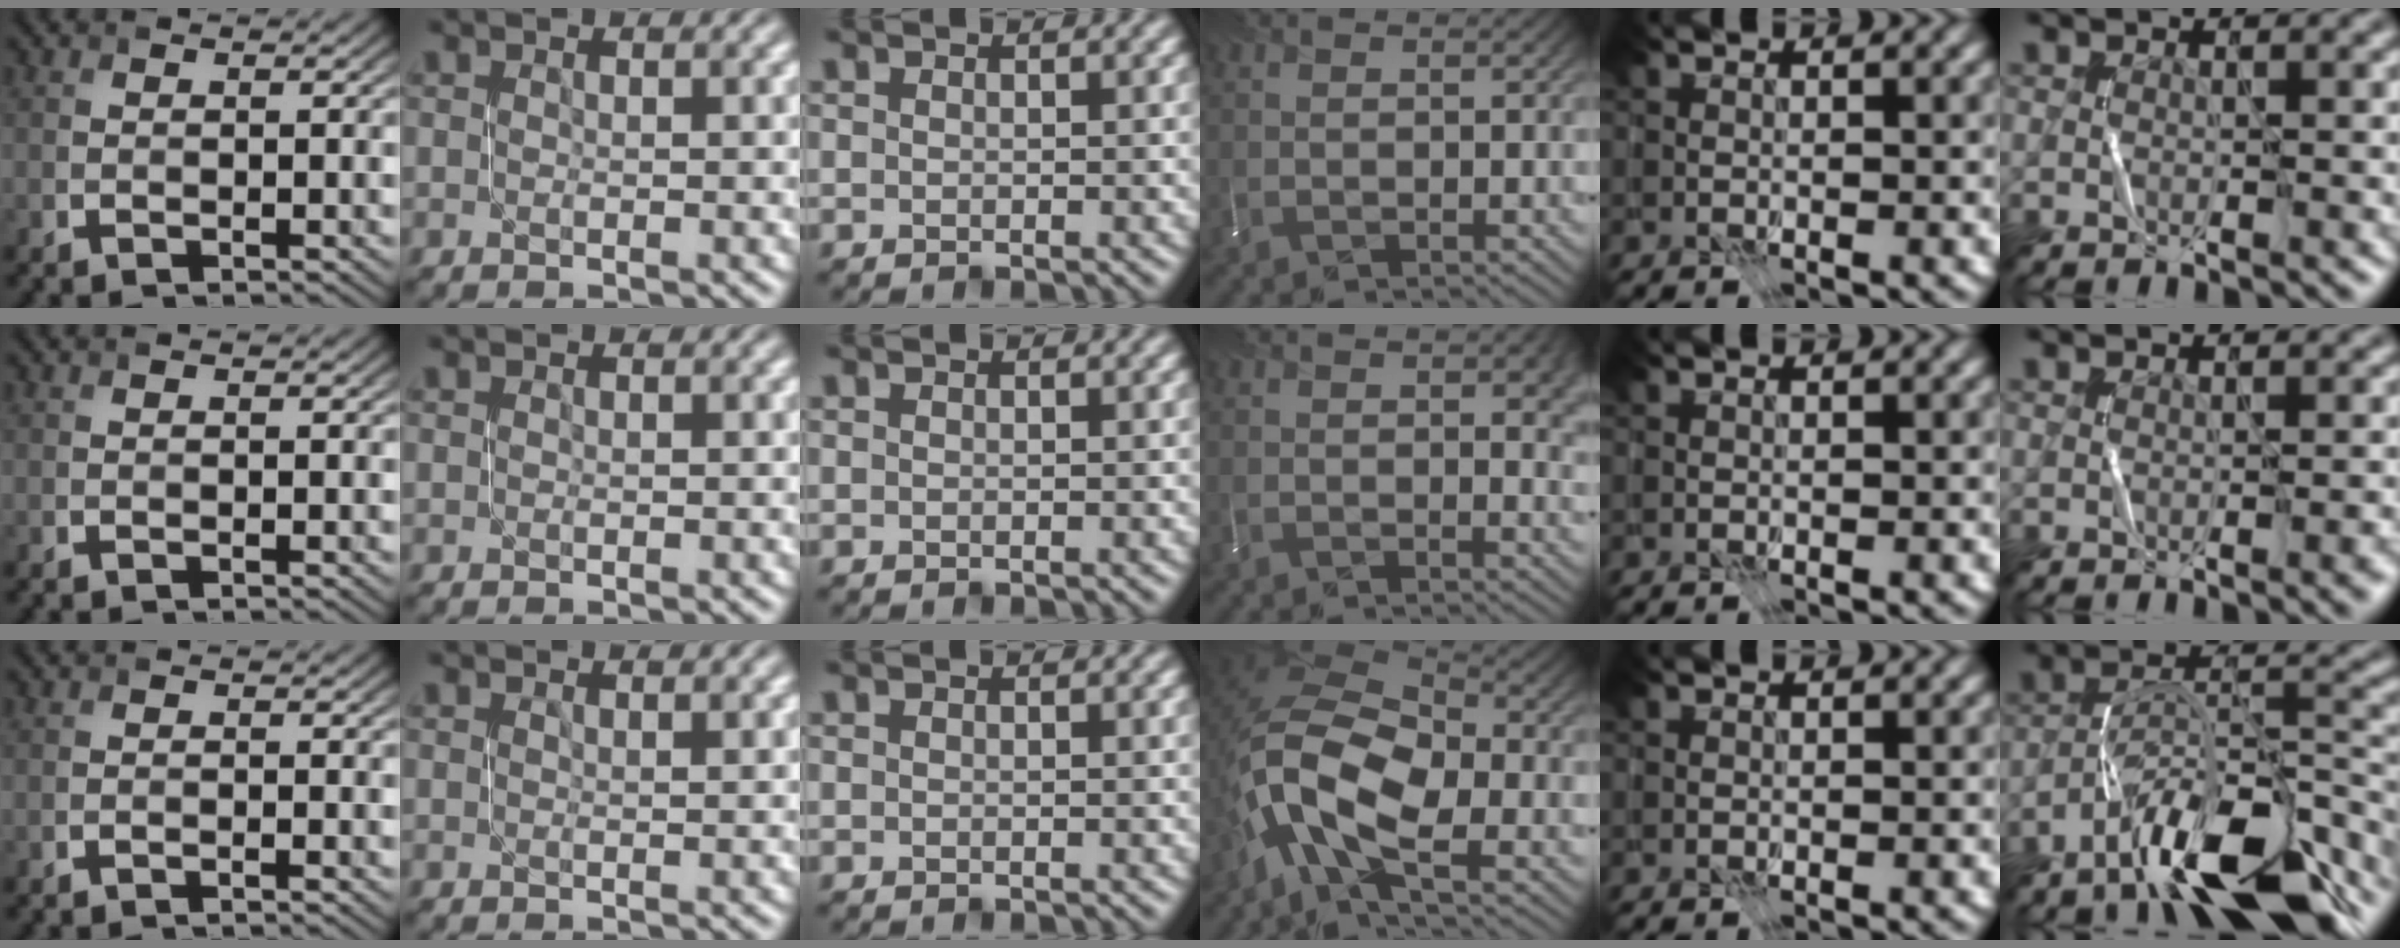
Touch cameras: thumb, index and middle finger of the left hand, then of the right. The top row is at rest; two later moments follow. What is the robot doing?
{"motion": "open", "object": "stapler"}